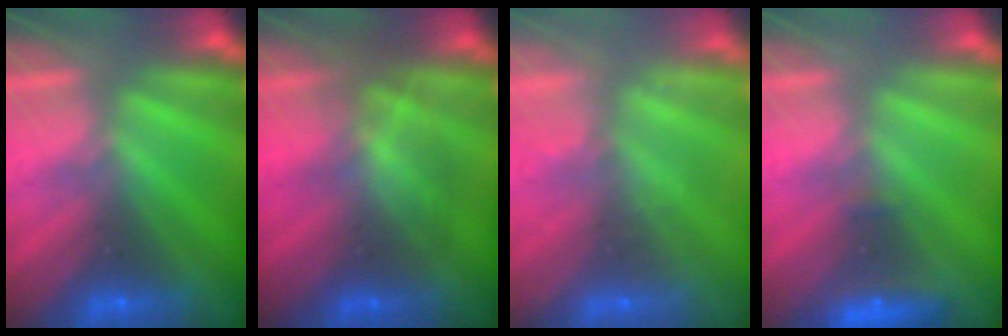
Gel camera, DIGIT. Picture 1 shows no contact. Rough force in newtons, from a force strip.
{"total": 2.8}
{"total": 2.3}
{"total": 2.3}